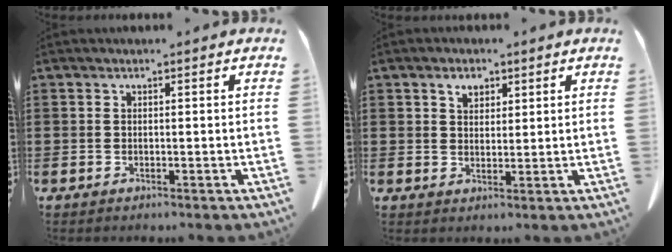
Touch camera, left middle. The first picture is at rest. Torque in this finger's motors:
{"motor_torque": [0.30, 0.29, 0.04, 0.04]}